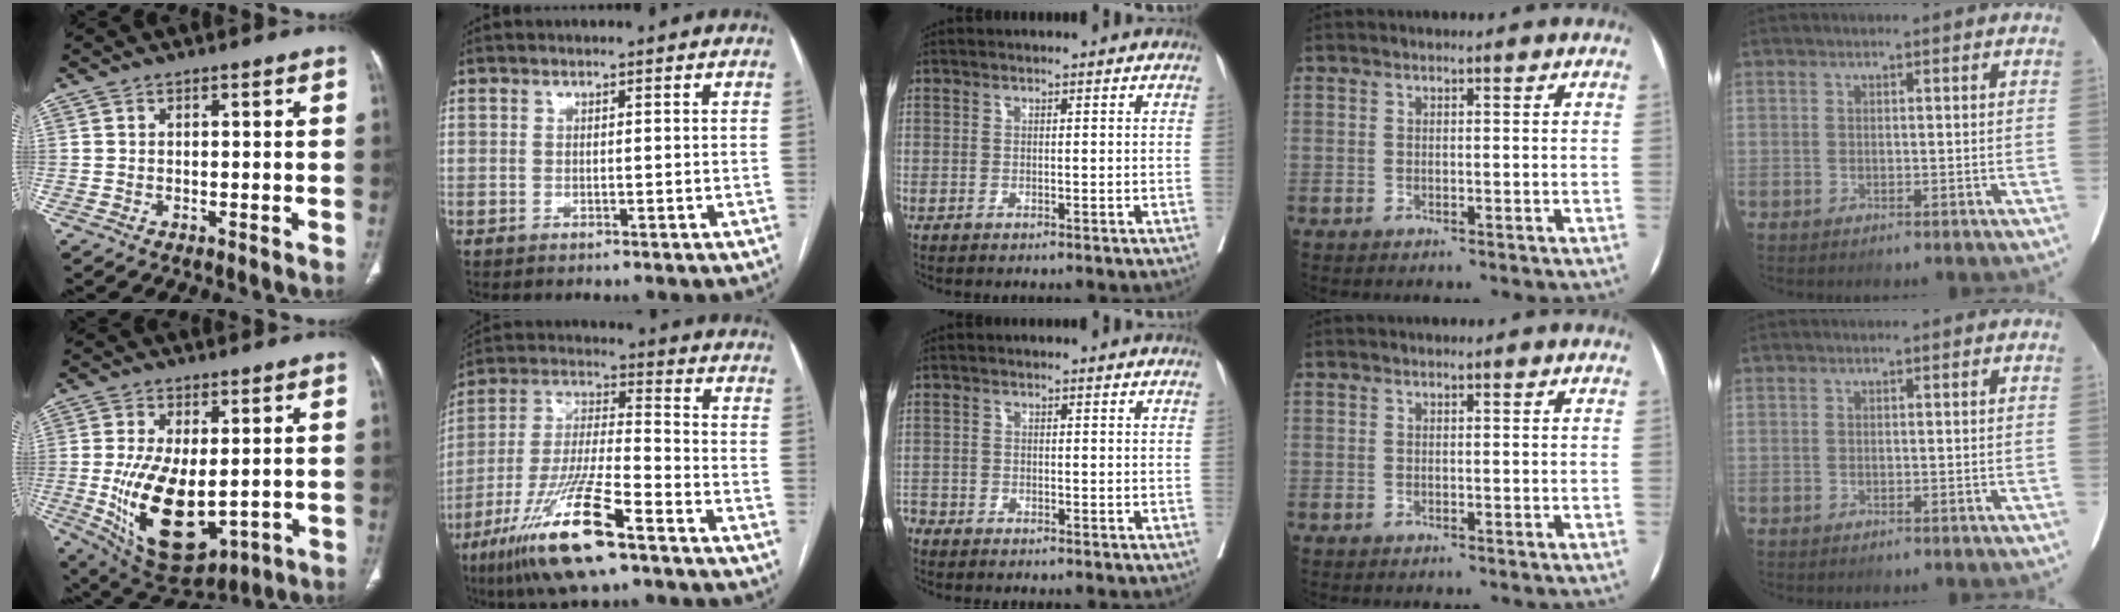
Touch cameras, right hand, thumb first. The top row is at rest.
{"thumb": {"total": 17.0, "force": [-2.1, 8.7, 14.4], "torque": [-0.253, -0.023, -0.006]}, "index": {"total": 16.9, "force": [-10.0, 2.4, 13.4], "torque": [-0.287, -0.034, -0.186]}, "middle": {"total": 2.8, "force": [-2.7, 0.8, 0.4], "torque": [-0.002, -0.004, -0.052]}}